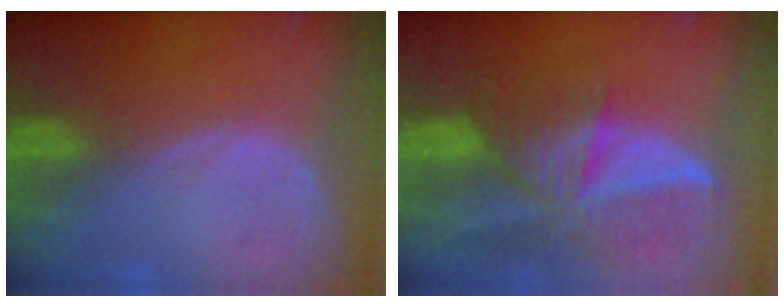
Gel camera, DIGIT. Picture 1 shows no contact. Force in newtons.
{"total": 9.8, "press": 8.6, "slide": 4.6}